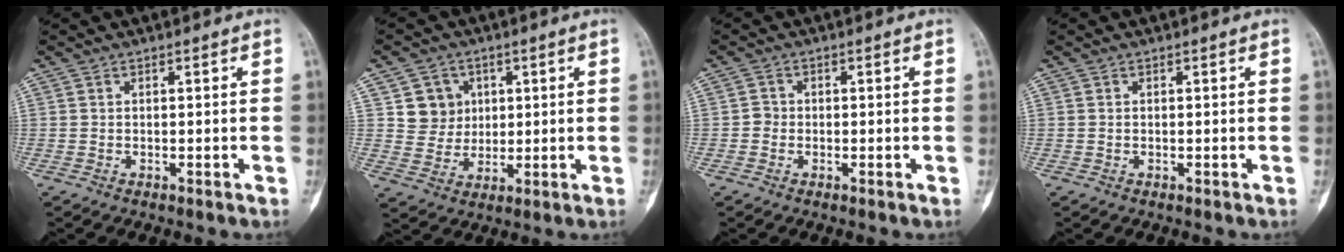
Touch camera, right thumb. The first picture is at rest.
{"total": 6.9, "force": [2.2, 6.4, 1.5], "torque": [0.007, -0.006, 0.042]}
{"total": 1.5, "force": [-0.4, 1.4, 0.5], "torque": [0.002, 0.007, -0.011]}
{"total": 0.0}